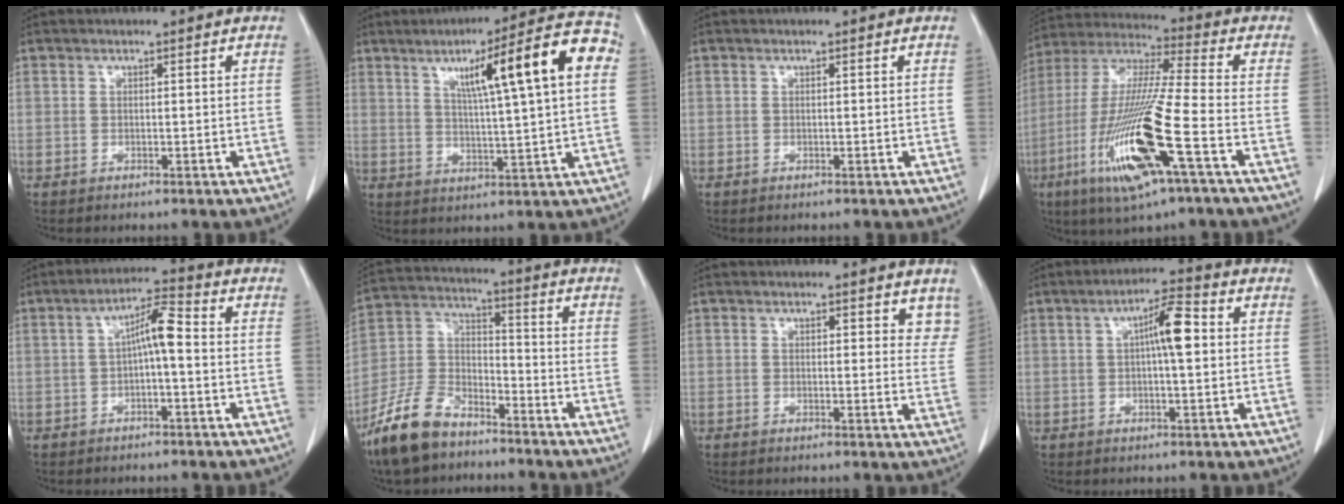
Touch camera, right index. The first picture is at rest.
{"total": 15.5, "force": [4.5, 0.4, 14.8], "torque": [-0.213, 0.023, 0.060]}
{"total": 0.0}
{"total": 19.8, "force": [-7.5, 2.2, 18.2], "torque": [-0.396, -0.033, -0.138]}
{"total": 5.5, "force": [-0.1, 0.9, 5.4], "torque": [-0.091, 0.021, -0.003]}
{"total": 12.1, "force": [-9.2, 5.2, 6.0], "torque": [-0.141, 0.001, -0.178]}
{"total": 4.8, "force": [3.9, 1.9, 2.1], "torque": [0.000, -0.014, 0.033]}
{"total": 6.4, "force": [1.0, 0.9, 6.3], "torque": [-0.105, 0.015, 0.013]}